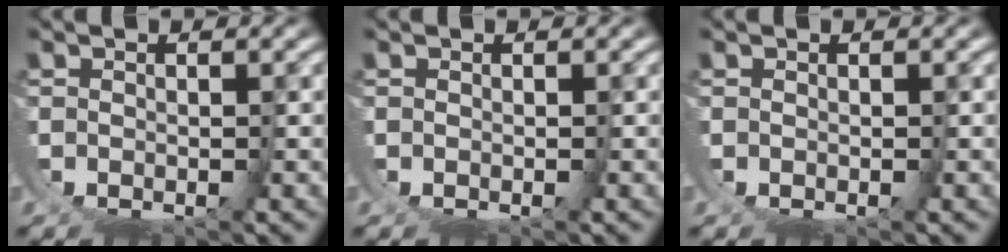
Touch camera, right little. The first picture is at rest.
{"total": 0.0}
{"total": 0.0}